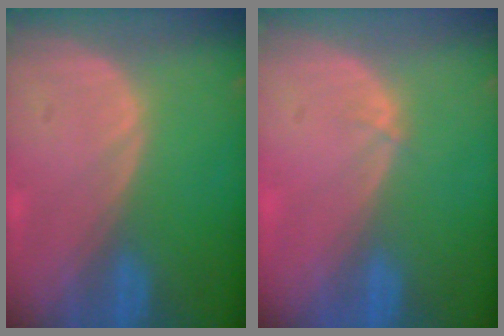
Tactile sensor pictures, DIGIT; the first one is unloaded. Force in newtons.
{"total": 0.6, "press": 0.4, "slide": 0.3}